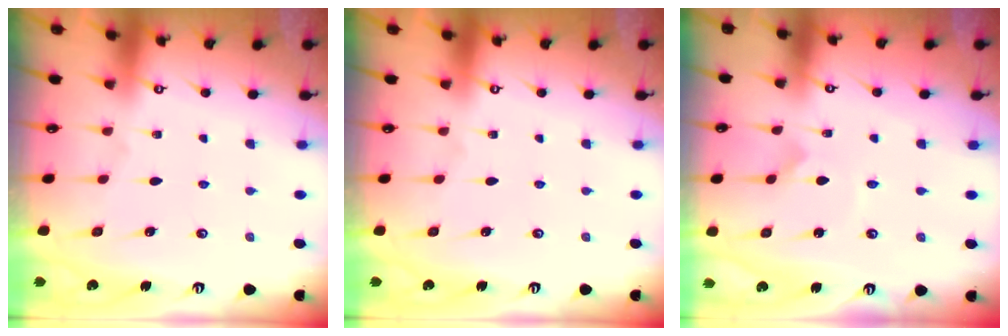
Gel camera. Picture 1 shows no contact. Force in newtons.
{"total": 0.0}
{"total": 0.0}